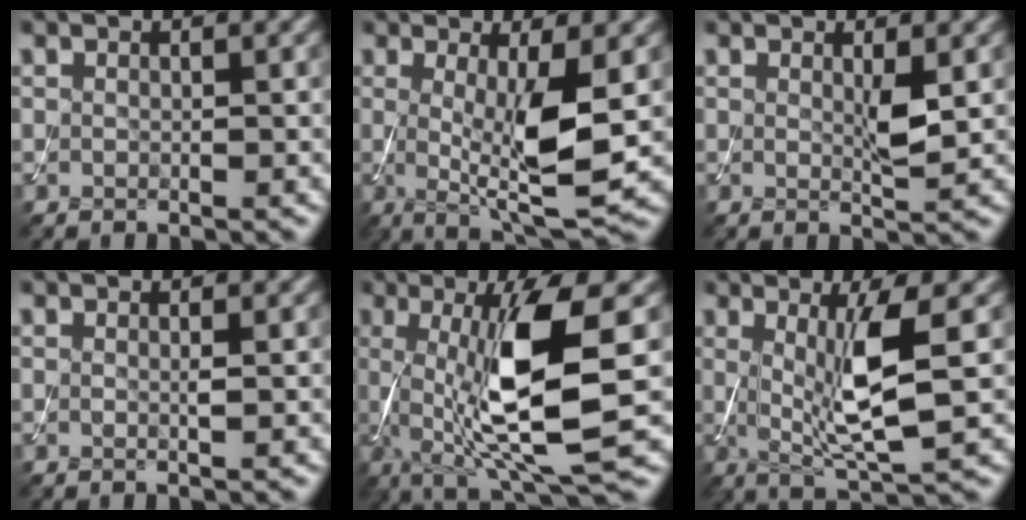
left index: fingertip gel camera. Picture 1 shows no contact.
{"total": 7.2, "force": [-0.1, 1.6, 7.0], "torque": [-0.117, -0.017, 0.004]}
{"total": 1.9, "force": [0.5, 0.3, 1.9], "torque": [-0.034, -0.005, 0.008]}
{"total": 0.7, "force": [0.0, 0.0, 0.7], "torque": [-0.013, -0.001, -0.001]}
{"total": 11.3, "force": [0.1, 2.7, 11.0], "torque": [-0.186, -0.006, 0.008]}
{"total": 6.6, "force": [0.7, 1.3, 6.4], "torque": [-0.115, -0.011, 0.018]}